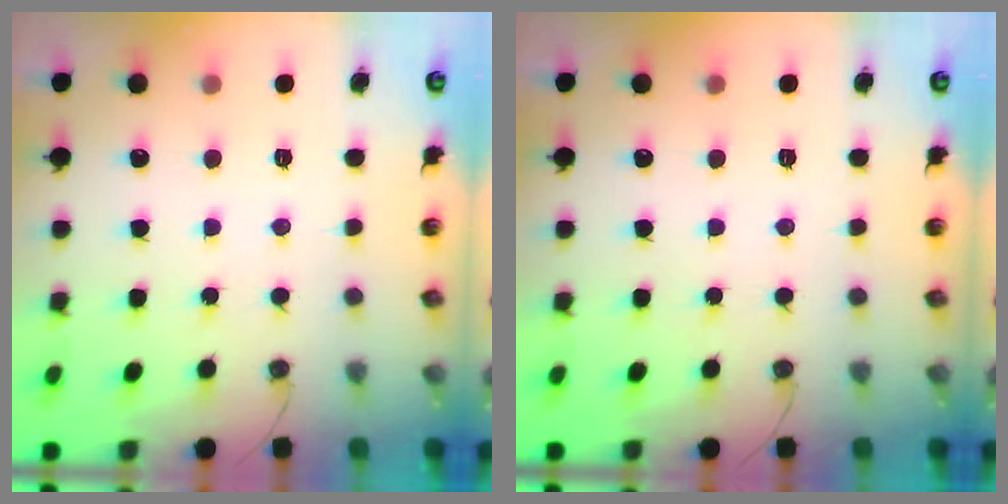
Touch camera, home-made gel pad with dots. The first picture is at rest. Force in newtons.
{"total": 0.0}